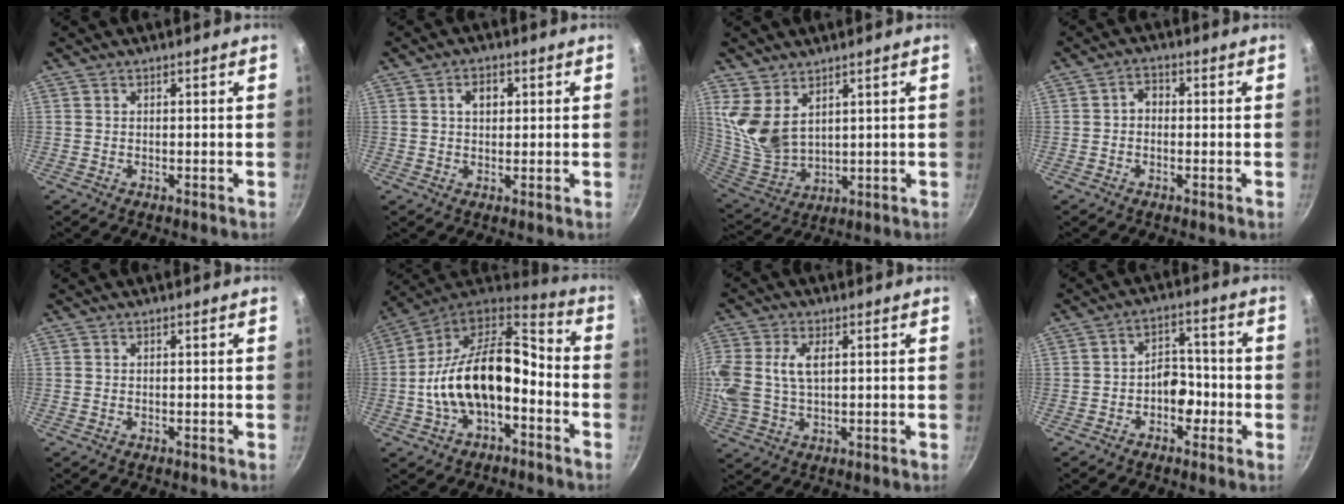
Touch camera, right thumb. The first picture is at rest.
{"total": 3.7, "force": [1.0, 2.6, 2.4], "torque": [-0.022, 0.005, 0.016]}
{"total": 9.4, "force": [5.1, 5.4, 5.8], "torque": [-0.103, -0.053, 0.121]}
{"total": 2.6, "force": [-0.3, 2.0, 1.6], "torque": [-0.018, 0.009, -0.010]}
{"total": 0.0}
{"total": 20.5, "force": [-4.4, 11.4, 16.4], "torque": [-0.271, 0.061, -0.085]}
{"total": 11.9, "force": [2.5, 7.2, 9.2], "torque": [-0.197, 0.009, 0.048]}
{"total": 6.0, "force": [-2.0, 4.2, 3.8], "torque": [-0.018, 0.029, -0.038]}